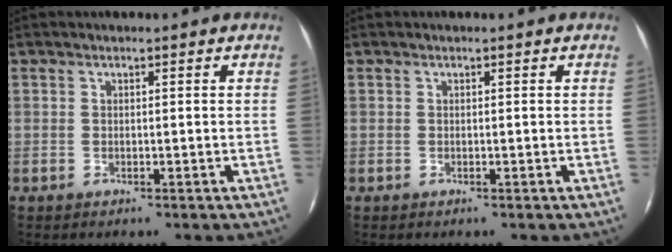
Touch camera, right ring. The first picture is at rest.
{"total": 0.0}